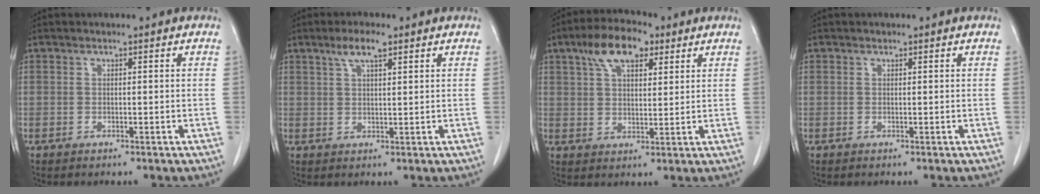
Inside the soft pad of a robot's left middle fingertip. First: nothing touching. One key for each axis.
{"total": 4.1, "fx": 2.6, "fy": 0.8, "fz": 3.0, "tx": -0.065, "ty": 0.006, "tz": 0.049}
{"total": 9.0, "fx": 5.1, "fy": 3.9, "fz": 6.3, "tx": -0.119, "ty": 0.023, "tz": 0.090}
{"total": 0.0}